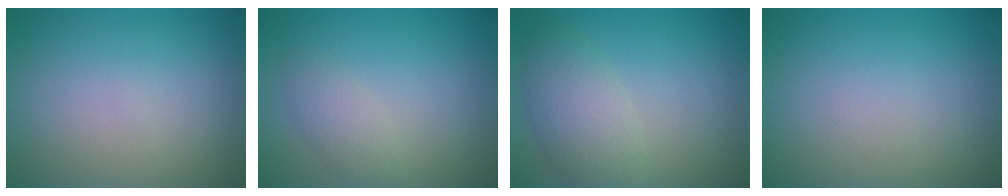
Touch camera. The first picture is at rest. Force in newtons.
{"total": 1.9, "press": 1.9, "slide": 0.1}
{"total": 4.1, "press": 4.0, "slide": 0.4}
{"total": 0.0}